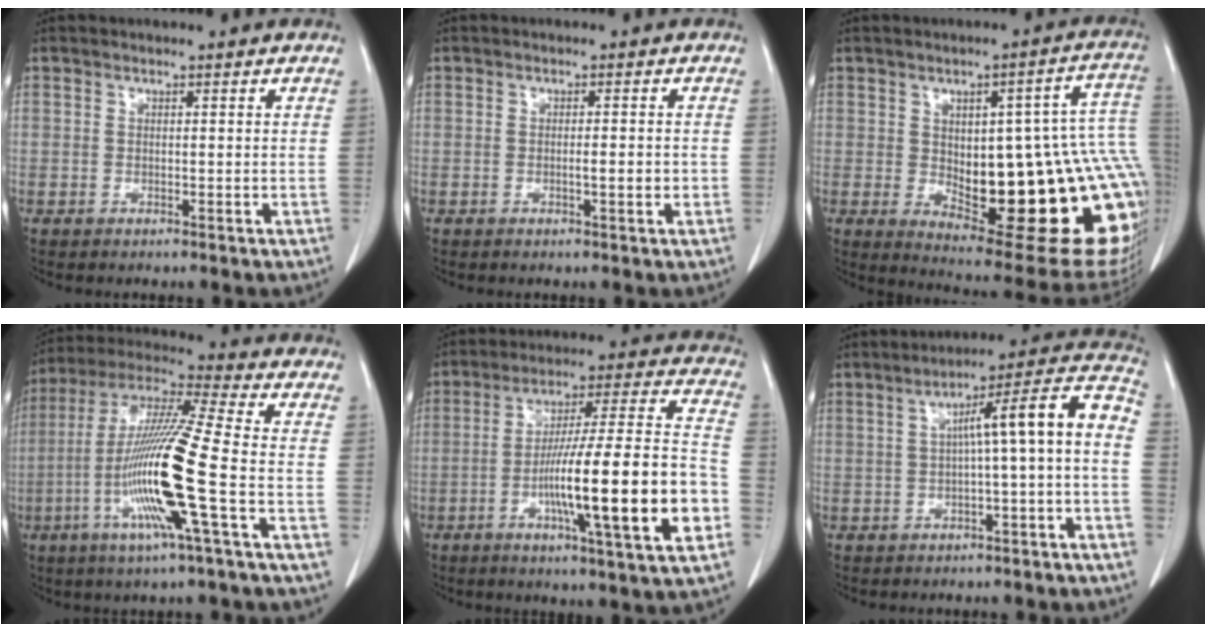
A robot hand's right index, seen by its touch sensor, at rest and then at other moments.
{"total": 2.0, "force": [-0.4, 0.3, 1.9], "torque": [-0.033, 0.000, -0.007]}
{"total": 27.4, "force": [-2.3, 7.5, 26.3], "torque": [-0.267, 0.014, -0.010]}
{"total": 16.7, "force": [-4.7, -1.0, 16.0], "torque": [-0.322, -0.012, -0.101]}
{"total": 20.6, "force": [-6.0, 0.6, 19.7], "torque": [-0.295, 0.001, -0.095]}
{"total": 10.7, "force": [-1.0, 0.2, 10.6], "torque": [-0.147, 0.038, -0.018]}